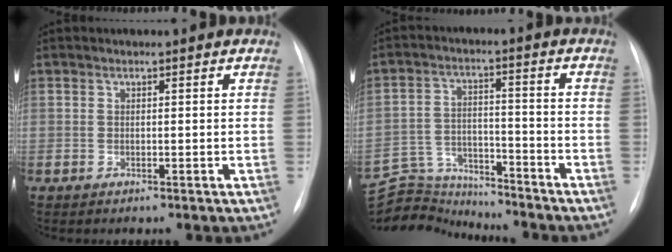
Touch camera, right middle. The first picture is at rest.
{"total": 11.7, "force": [-11.6, 1.7, 0.4], "torque": [-0.014, 0.032, -0.195]}